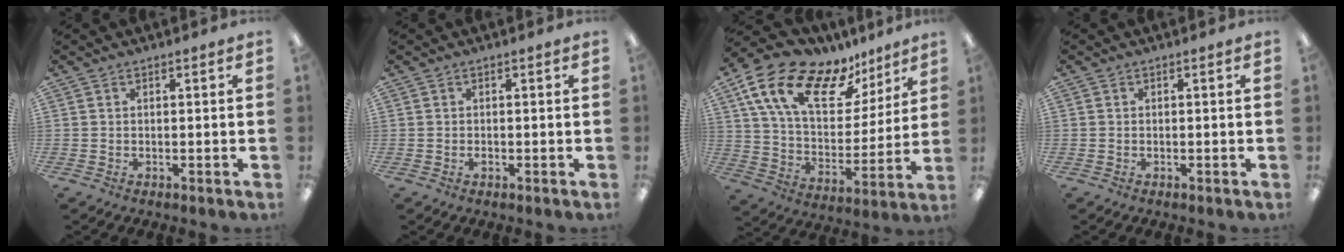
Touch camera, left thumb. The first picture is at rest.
{"total": 0.7, "force": [-0.1, 0.4, 0.5], "torque": [-0.011, 0.000, -0.003]}
{"total": 20.3, "force": [12.8, 9.9, 12.3], "torque": [-0.220, -0.065, 0.229]}
{"total": 0.0}